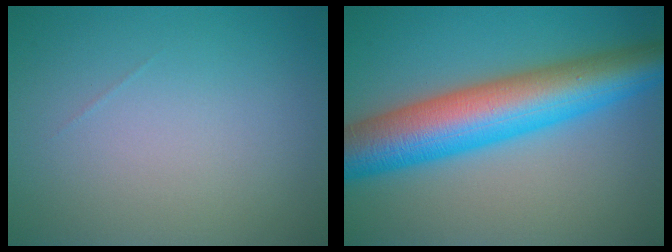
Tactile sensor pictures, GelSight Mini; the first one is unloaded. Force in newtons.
{"total": 10.8, "press": 10.8, "slide": 0.2}